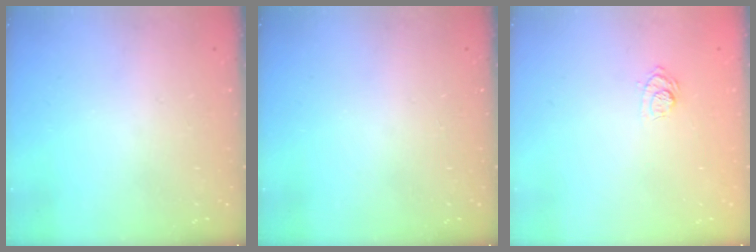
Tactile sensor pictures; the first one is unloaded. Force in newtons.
{"total": 0.0}
{"total": 7.8, "press": 7.6, "slide": 1.6}